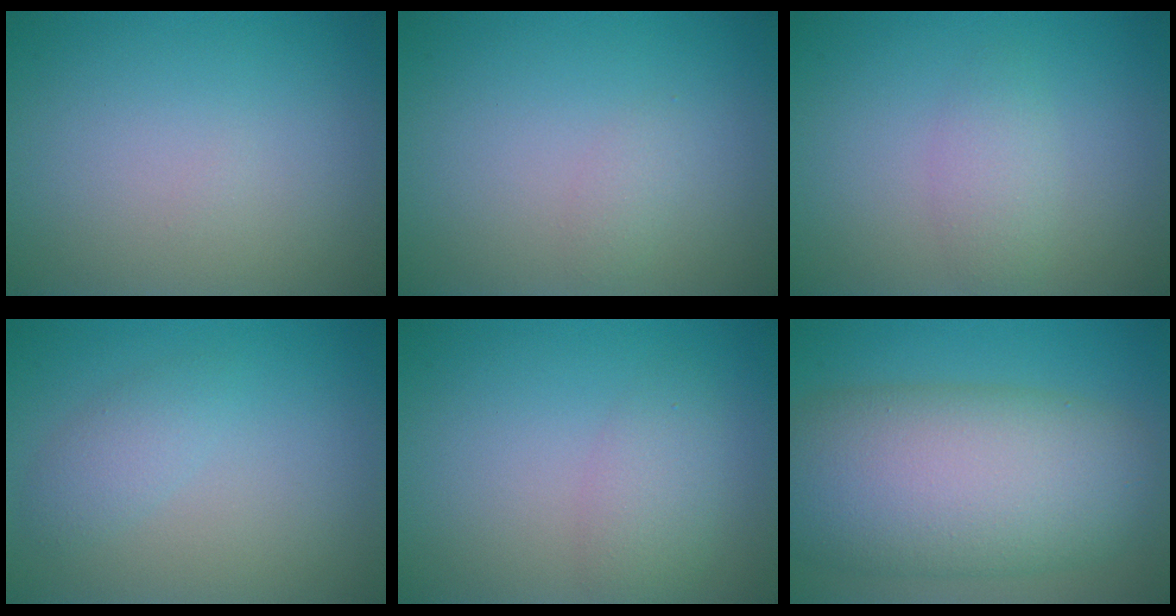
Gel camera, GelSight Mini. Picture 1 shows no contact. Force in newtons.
{"total": 0.8, "press": 0.8, "slide": 0.0}
{"total": 1.9, "press": 1.9, "slide": 0.0}
{"total": 1.7, "press": 1.7, "slide": 0.1}
{"total": 2.4, "press": 2.4, "slide": 0.1}
{"total": 12.2, "press": 12.2, "slide": 0.4}